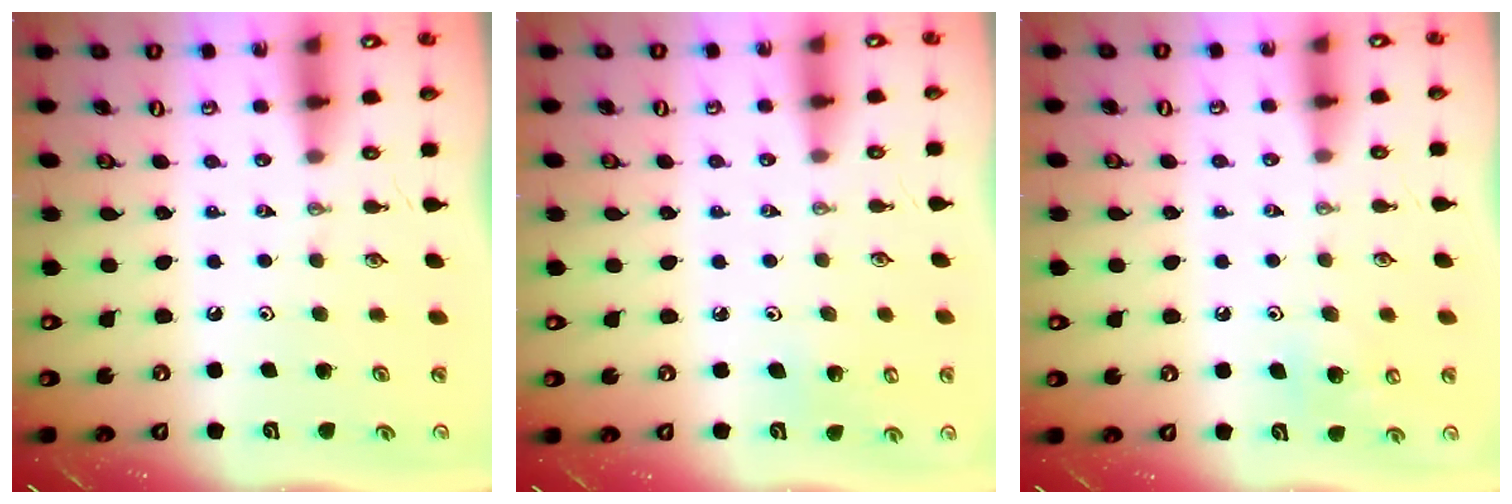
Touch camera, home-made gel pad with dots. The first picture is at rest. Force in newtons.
{"total": 3.3, "press": 3.2, "slide": 0.5}
{"total": 8.7, "press": 8.7, "slide": 0.9}